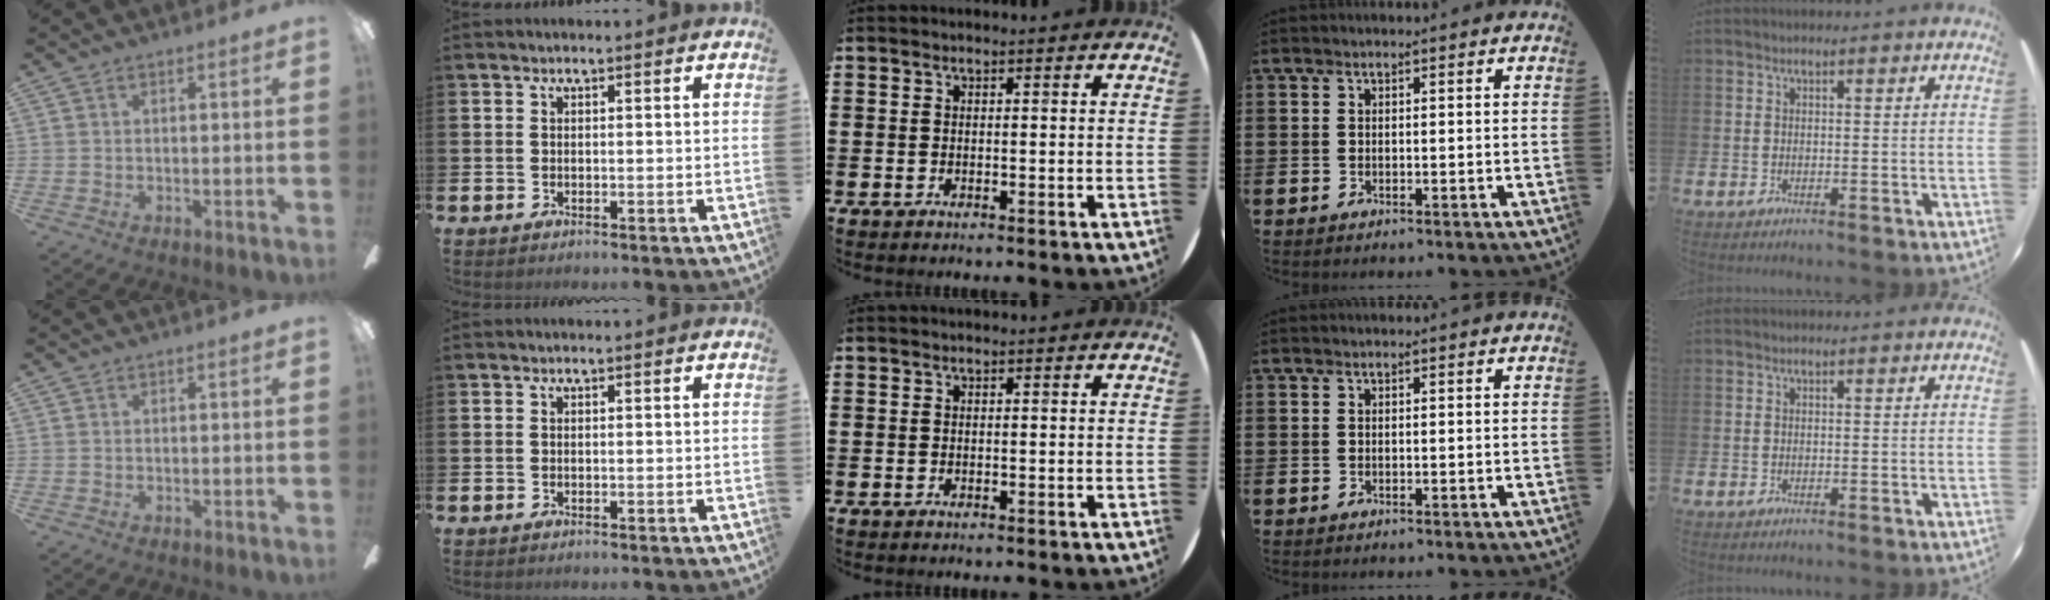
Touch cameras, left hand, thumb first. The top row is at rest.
{}